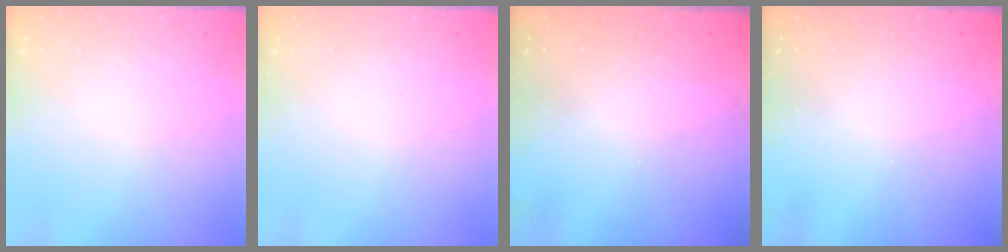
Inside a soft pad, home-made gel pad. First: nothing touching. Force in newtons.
{"total": 0.0}
{"total": 3.3, "press": 3.3, "slide": 0.1}
{"total": 3.1, "press": 3.1, "slide": 0.1}